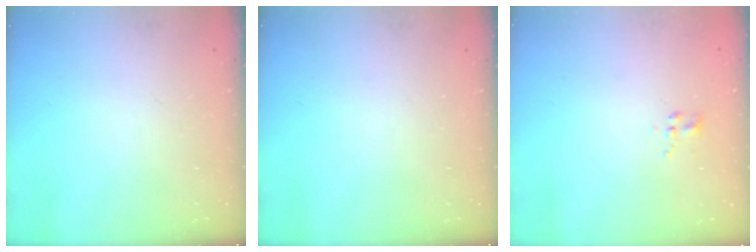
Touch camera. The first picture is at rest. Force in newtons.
{"total": 0.0}
{"total": 2.3, "press": 2.0, "slide": 1.1}